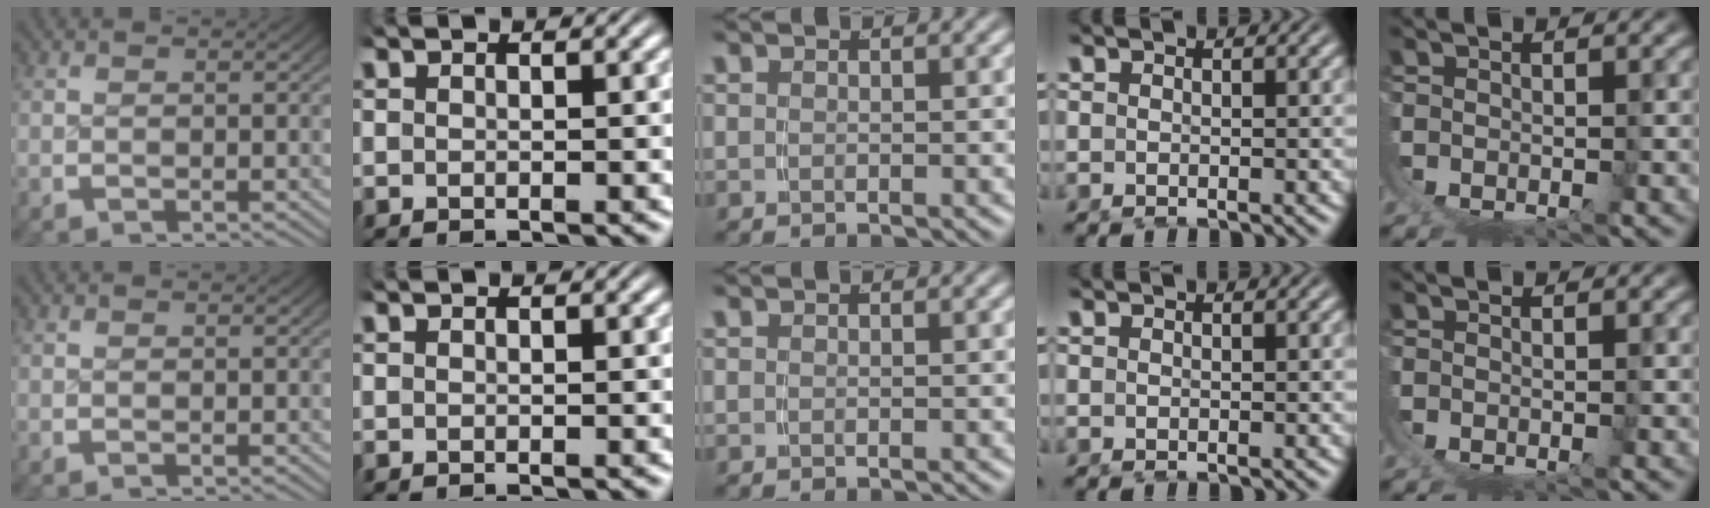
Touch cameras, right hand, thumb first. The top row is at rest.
{}